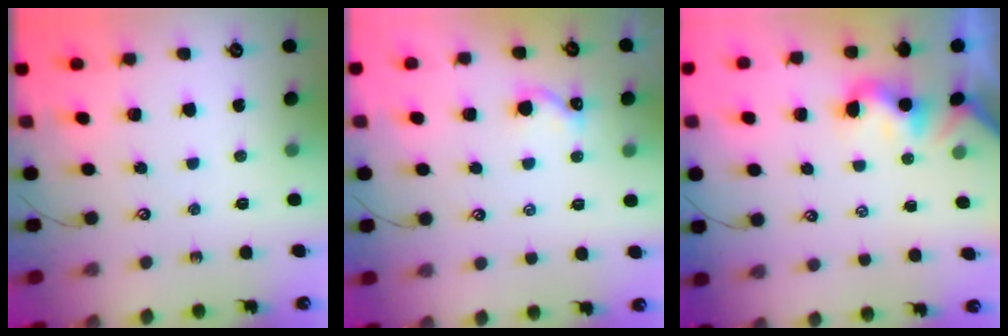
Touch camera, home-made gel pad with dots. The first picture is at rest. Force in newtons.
{"total": 1.7, "press": 1.7, "slide": 0.3}
{"total": 2.0, "press": 2.0, "slide": 0.5}